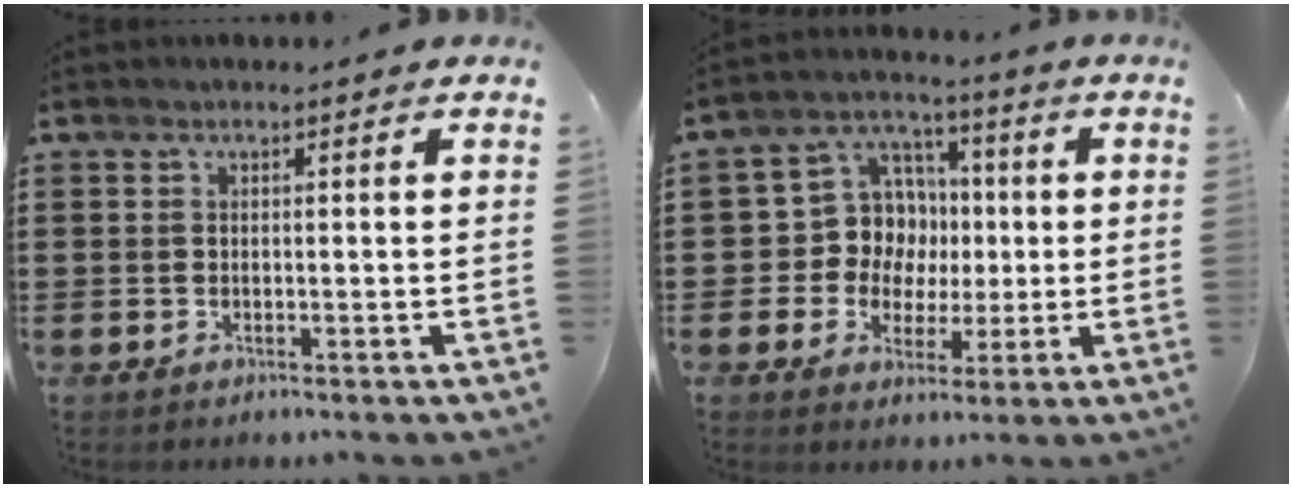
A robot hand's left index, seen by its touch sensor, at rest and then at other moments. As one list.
[{"total": 9.6, "force": [0.6, 9.1, 3.0], "torque": [-0.092, 0.007, 0.019]}]